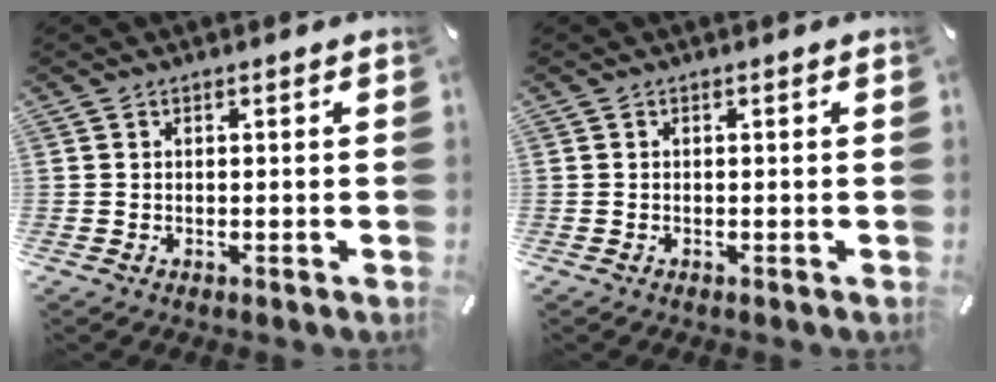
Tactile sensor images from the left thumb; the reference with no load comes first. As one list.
[{"total": 0.0}]